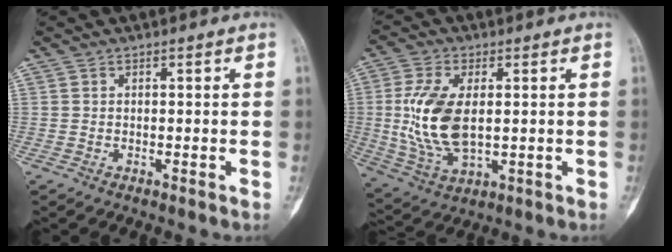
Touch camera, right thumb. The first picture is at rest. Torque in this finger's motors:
{"motor_torque": [1.90, 0.90, 1.00, -1.37, 0.27]}